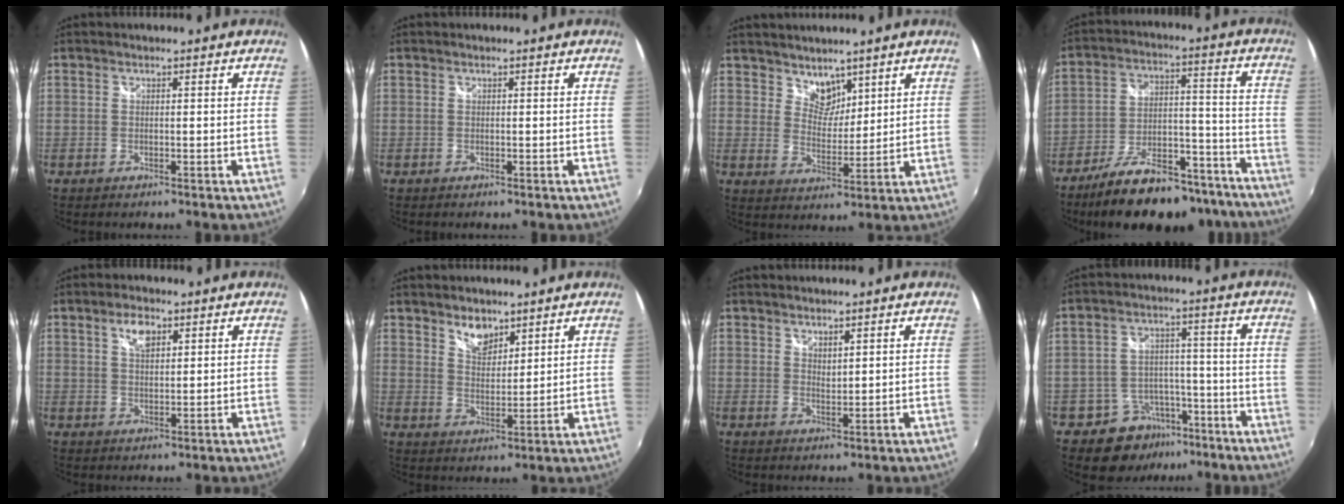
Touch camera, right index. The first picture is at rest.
{"total": 0.0}
{"total": 5.1, "force": [4.1, 2.9, 1.1], "torque": [-0.007, 0.002, 0.075]}
{"total": 22.8, "force": [-18.5, 8.5, 10.3], "torque": [-0.180, 0.024, -0.251]}
{"total": 4.2, "force": [2.1, 2.0, 3.0], "torque": [-0.051, 0.007, 0.038]}
{"total": 5.2, "force": [4.0, 2.5, 2.2], "torque": [-0.030, 0.002, 0.071]}
{"total": 2.0, "force": [1.6, 0.7, 0.8], "torque": [-0.010, -0.001, 0.028]}
{"total": 9.1, "force": [-6.1, 6.5, 1.9], "torque": [-0.044, 0.029, -0.080]}